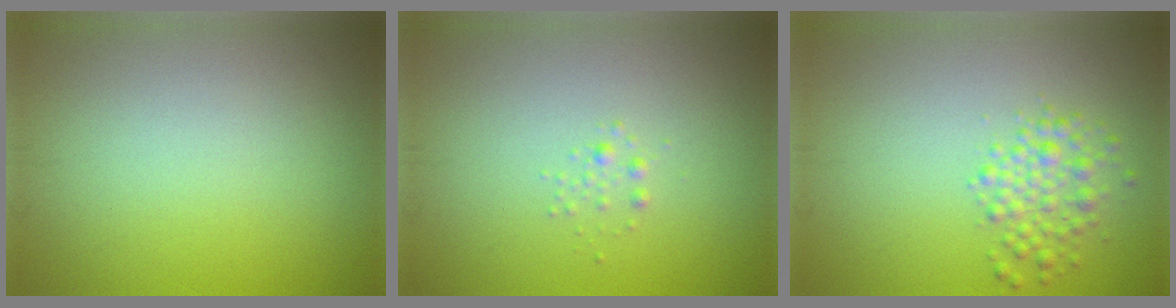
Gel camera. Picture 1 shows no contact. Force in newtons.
{"total": 0.6, "press": 0.6, "slide": 0.0}
{"total": 2.5, "press": 2.5, "slide": 0.0}